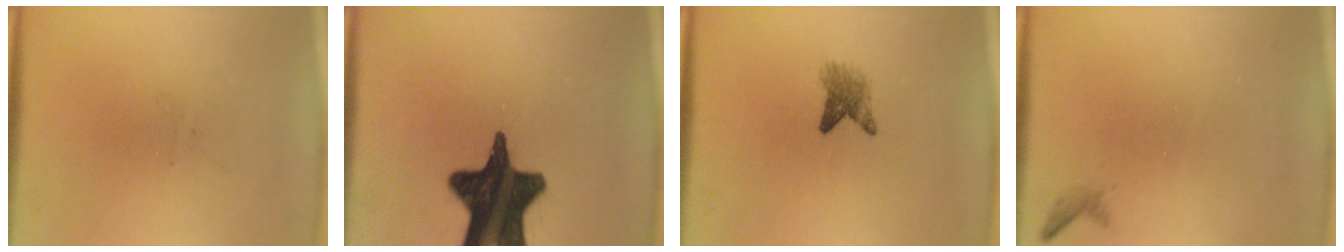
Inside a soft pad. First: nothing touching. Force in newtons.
{"total": 18.6}
{"total": 2.7}
{"total": 0.6}